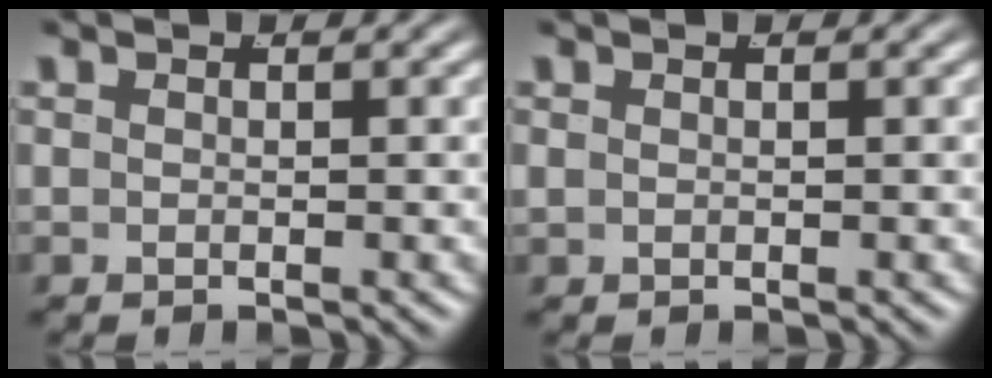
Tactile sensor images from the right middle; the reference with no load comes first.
{"total": 0.0}